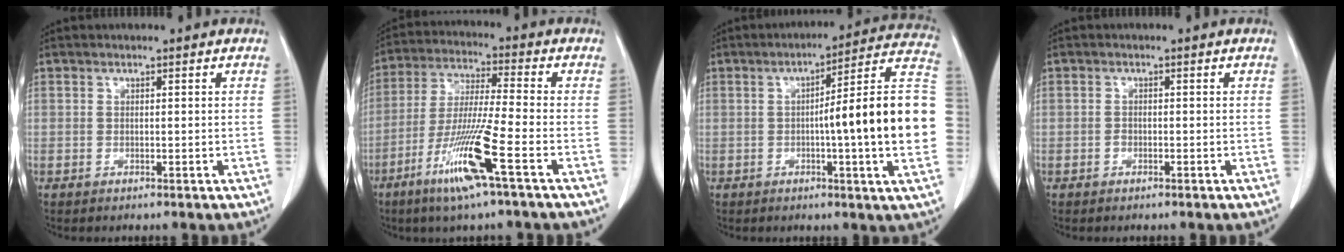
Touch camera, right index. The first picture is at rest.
{"total": 12.4, "force": [-6.1, -0.7, 10.8], "torque": [-0.218, -0.025, -0.118]}
{"total": 18.6, "force": [-1.2, -0.4, 18.5], "torque": [-0.202, 0.027, -0.023]}
{"total": 0.7, "force": [-0.4, 0.5, 0.3], "torque": [-0.006, 0.003, -0.007]}